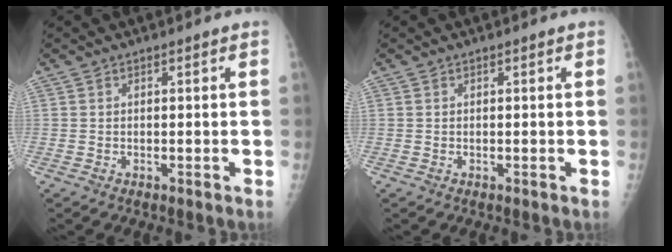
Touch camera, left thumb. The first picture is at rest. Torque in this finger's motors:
{"motor_torque": [0.00, 0.00, -0.01, -0.01, 0.00]}